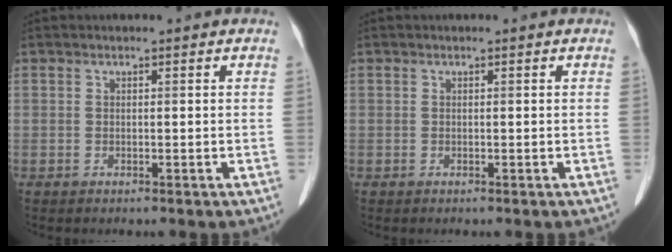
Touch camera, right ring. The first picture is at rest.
{"total": 0.0}